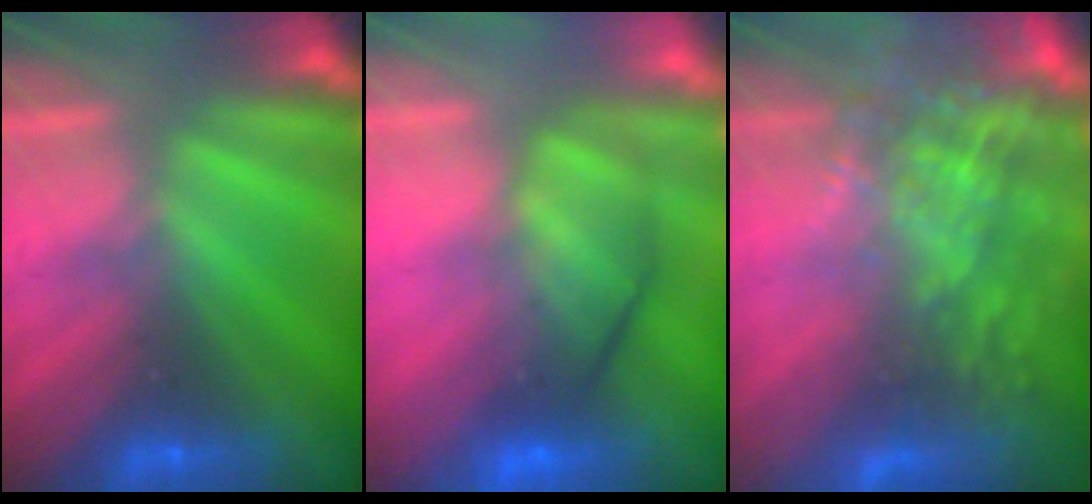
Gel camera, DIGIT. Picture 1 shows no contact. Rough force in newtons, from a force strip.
{"total": 5.8}
{"total": 13.7}